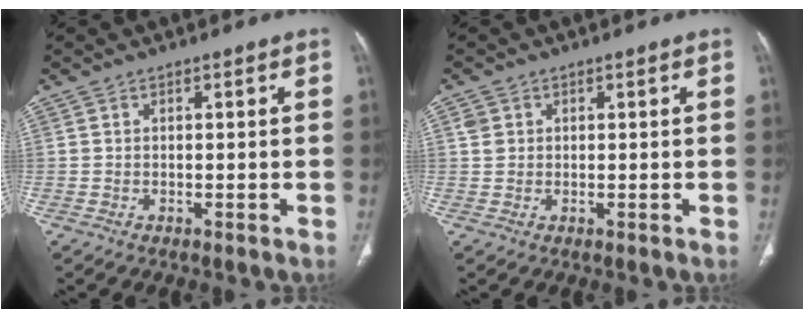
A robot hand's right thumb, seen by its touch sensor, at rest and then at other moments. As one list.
[{"total": 1.9, "force": [0.7, 1.7, 0.6], "torque": [-0.006, 0.000, 0.012]}]